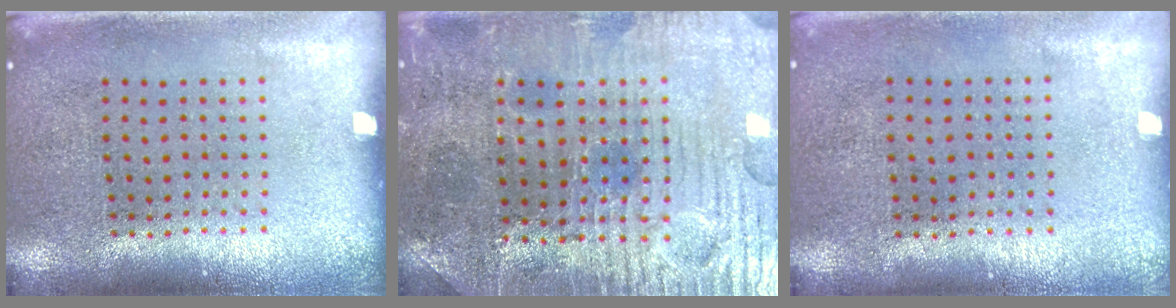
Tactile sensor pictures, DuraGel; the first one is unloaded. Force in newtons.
{"total": 3.6, "press": 3.6, "slide": 0.5}
{"total": 0.0}